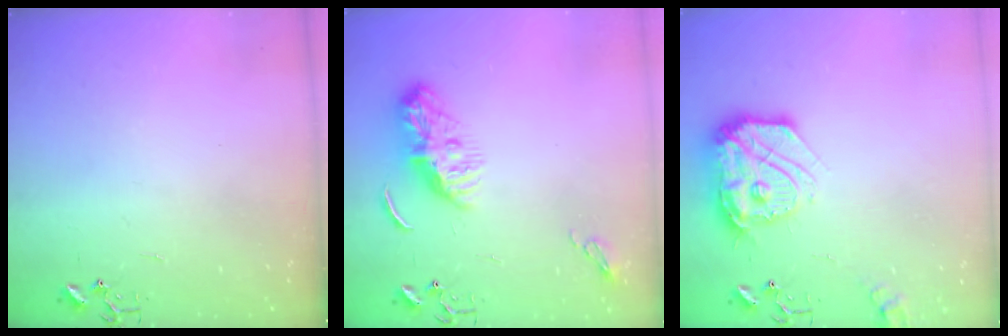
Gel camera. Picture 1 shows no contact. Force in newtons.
{"total": 8.5, "press": 8.5, "slide": 0.3}
{"total": 18.7, "press": 18.6, "slide": 1.8}